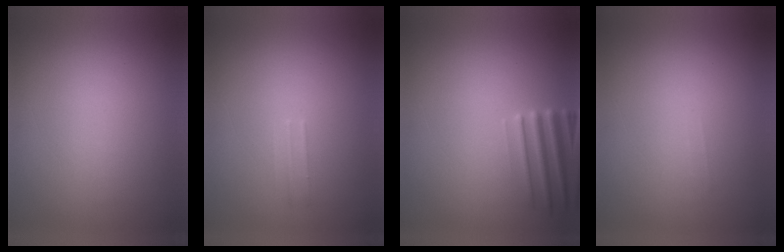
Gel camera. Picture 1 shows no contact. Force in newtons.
{"total": 1.9}
{"total": 2.8}
{"total": 1.0}